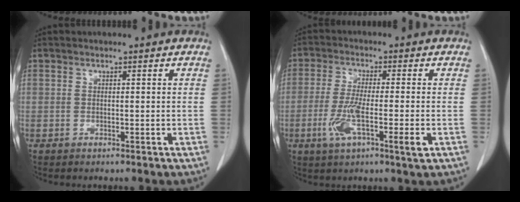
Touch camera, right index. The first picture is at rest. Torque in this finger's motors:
{"motor_torque": [1.00, -0.69, 0.58, 0.17]}